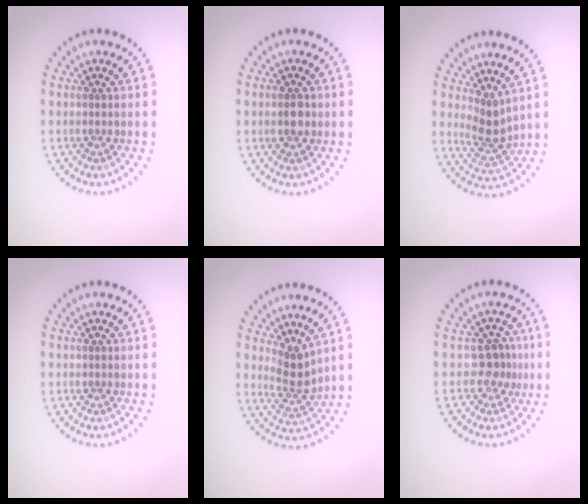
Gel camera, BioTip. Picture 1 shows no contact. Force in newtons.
{"total": 2.2, "press": 2.2, "slide": 0.2}
{"total": 2.4, "press": 1.7, "slide": 1.7}
{"total": 0.0}
{"total": 2.4, "press": 1.7, "slide": 1.8}
{"total": 2.2, "press": 1.5, "slide": 1.6}